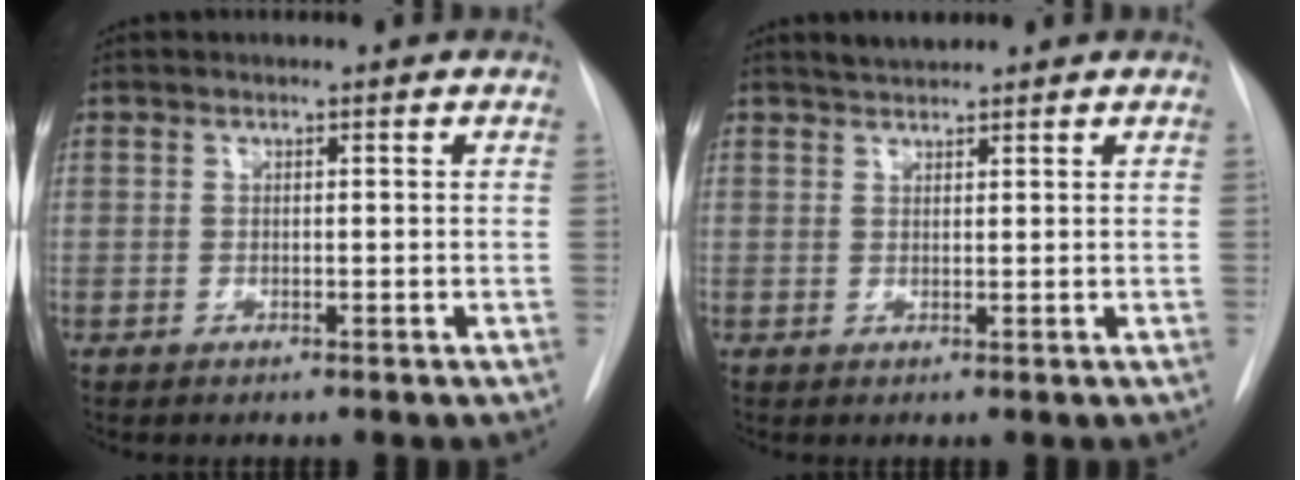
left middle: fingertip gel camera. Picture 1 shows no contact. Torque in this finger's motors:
{"motor_torque": [0.19, -0.10, -0.05, 0.00]}